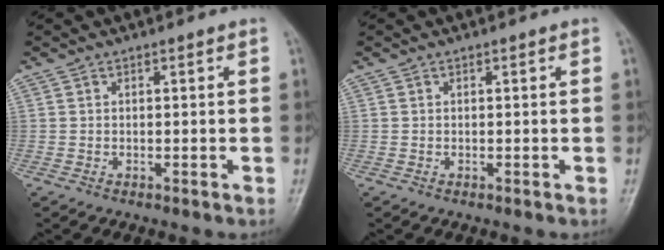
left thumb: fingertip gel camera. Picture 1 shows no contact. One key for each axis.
{"total": 0.0}